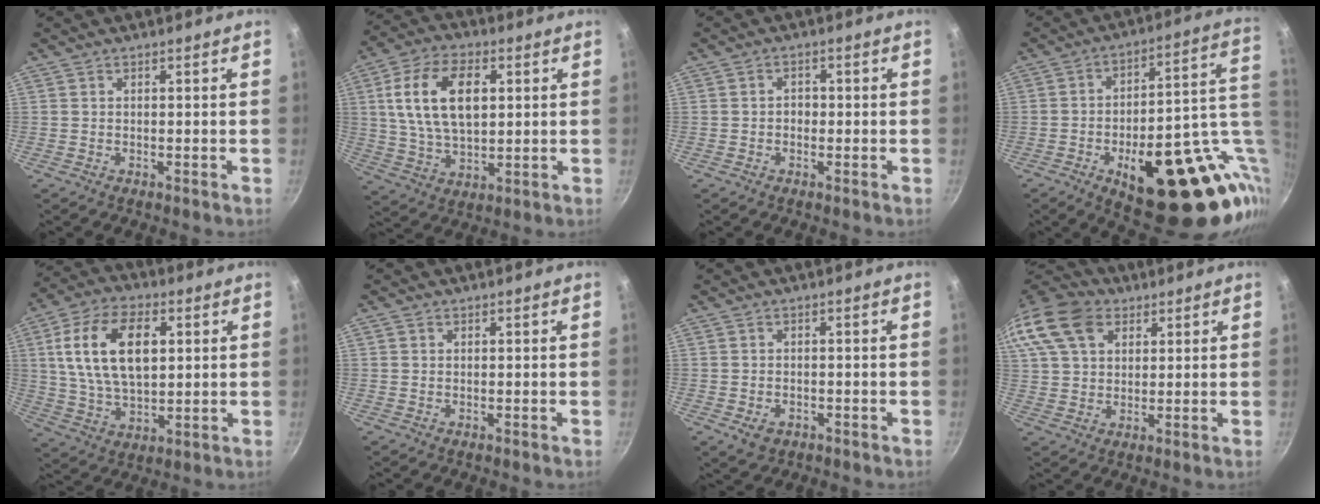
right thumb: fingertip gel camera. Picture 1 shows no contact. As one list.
[{"total": 15.4, "force": [3.4, 9.1, 12.0], "torque": [-0.206, 0.002, 0.062]}, {"total": 1.8, "force": [-0.4, 1.6, 0.9], "torque": [-0.006, 0.006, -0.008]}, {"total": 30.4, "force": [-6.1, 14.1, 26.2], "torque": [-0.295, 0.012, -0.063]}, {"total": 17.3, "force": [3.9, 10.1, 13.6], "torque": [-0.235, 0.000, 0.073]}, {"total": 0.7, "force": [0.2, 0.6, 0.2], "torque": [-0.002, 0.002, 0.002]}, {"total": 3.3, "force": [-1.2, 2.4, 1.9], "torque": [-0.032, 0.003, -0.014]}, {"total": 19.0, "force": [8.5, 13.4, 10.5], "torque": [-0.233, 0.024, 0.153]}]